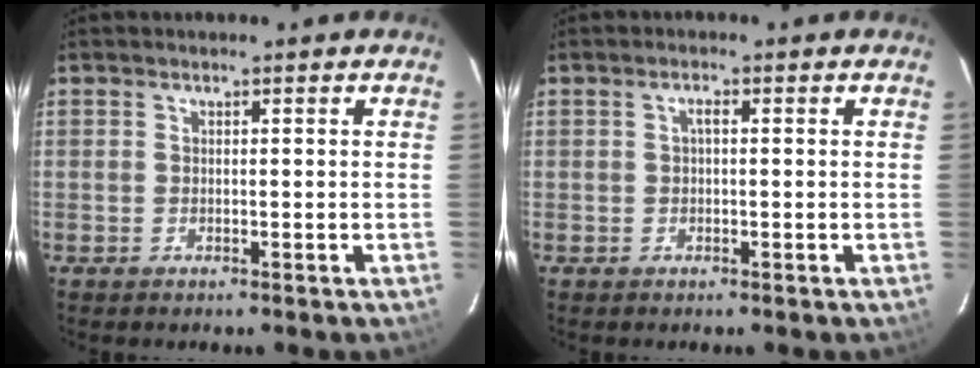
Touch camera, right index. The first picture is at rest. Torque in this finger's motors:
{"motor_torque": [0.17, -0.06, 0.14, 0.03]}